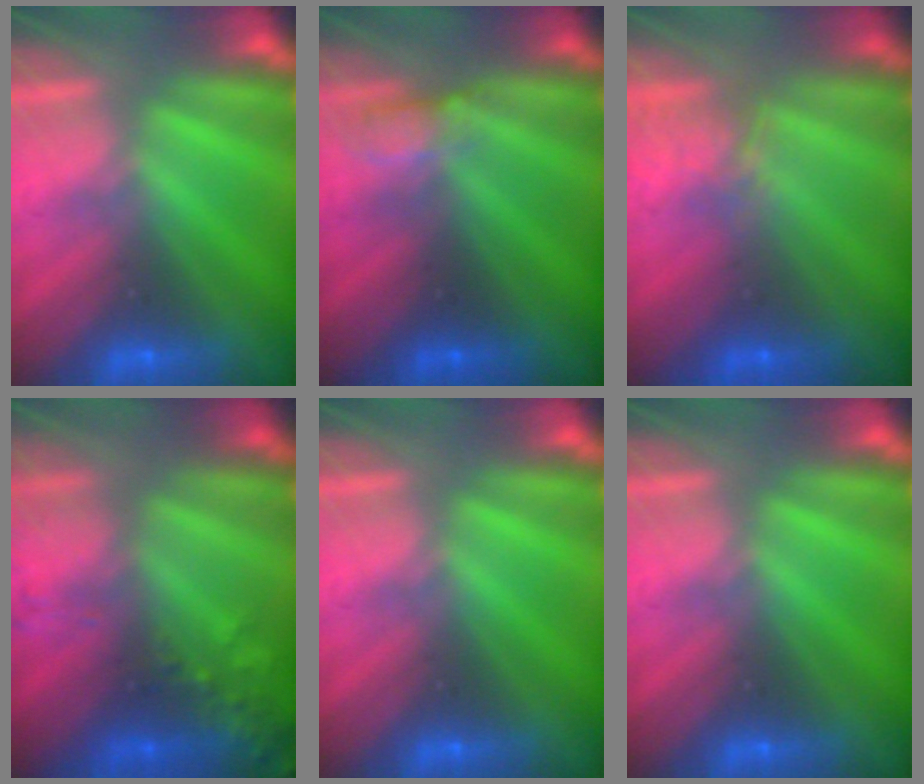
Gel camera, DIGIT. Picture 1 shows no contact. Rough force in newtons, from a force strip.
{"total": 2.4}
{"total": 4.4}
{"total": 9.1}
{"total": 0.0}
{"total": 0.0}